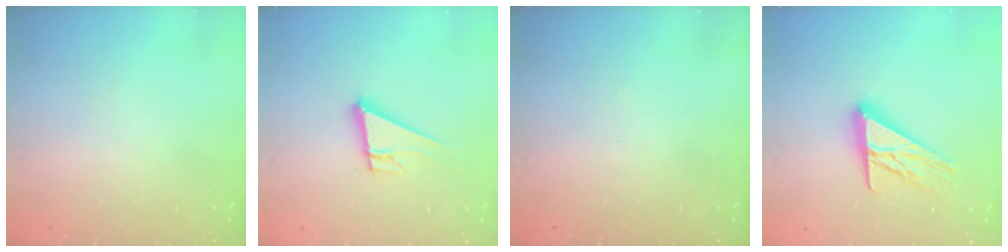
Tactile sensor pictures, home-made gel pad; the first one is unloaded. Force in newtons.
{"total": 10.6, "press": 10.1, "slide": 3.3}
{"total": 0.0}
{"total": 13.8, "press": 13.8, "slide": 1.1}